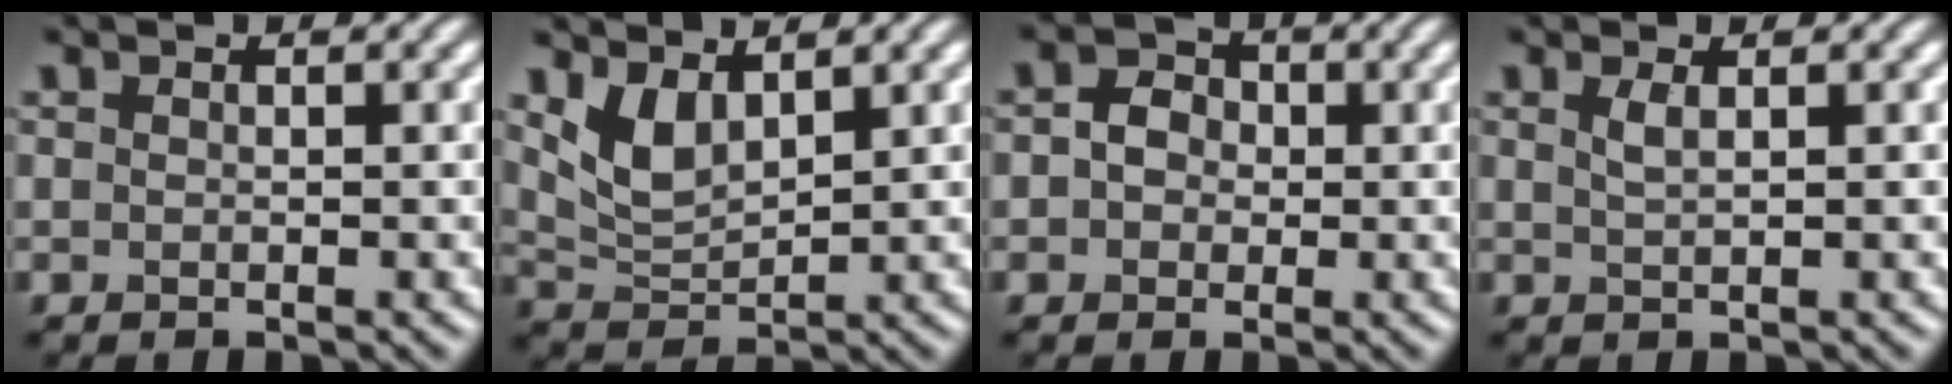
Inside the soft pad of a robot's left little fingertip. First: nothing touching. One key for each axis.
{"total": 3.4, "fx": 1.9, "fy": 1.6, "fz": 2.3, "tx": -0.053, "ty": -0.009, "tz": 0.046}
{"total": 3.0, "fx": 0.2, "fy": 2.6, "fz": 1.5, "tx": -0.017, "ty": 0.005, "tz": -0.013}
{"total": 1.2, "fx": 0.5, "fy": 0.3, "fz": 1.0, "tx": -0.022, "ty": 0.002, "tz": 0.010}